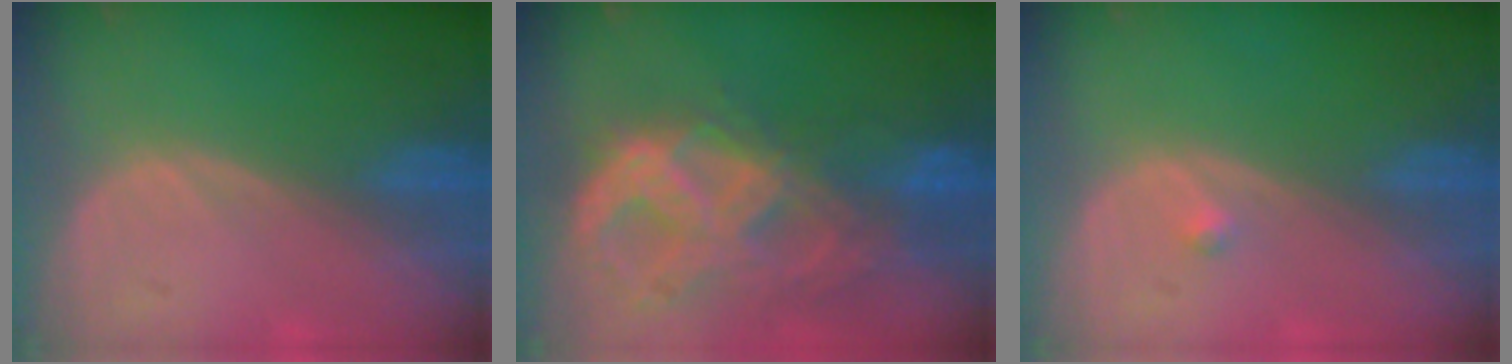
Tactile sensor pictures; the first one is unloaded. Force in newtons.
{"total": 11.3, "press": 9.6, "slide": 6.0}
{"total": 0.7, "press": 0.7, "slide": 0.1}